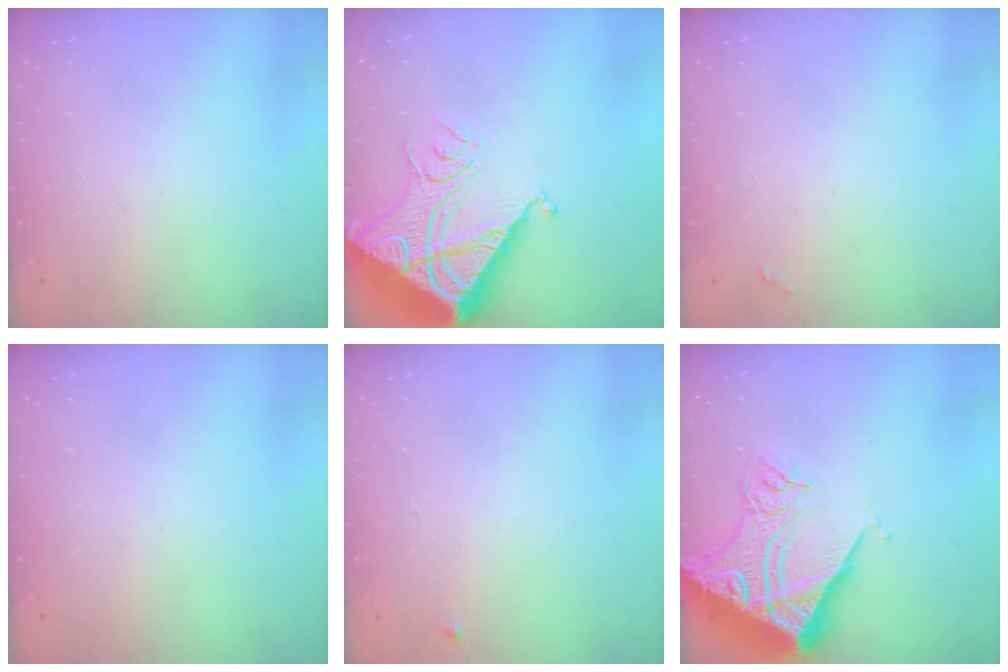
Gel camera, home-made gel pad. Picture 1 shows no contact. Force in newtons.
{"total": 17.4, "press": 17.3, "slide": 2.1}
{"total": 2.8, "press": 2.8, "slide": 0.4}
{"total": 0.0}
{"total": 2.3, "press": 2.3, "slide": 0.3}
{"total": 16.3, "press": 16.2, "slide": 1.9}